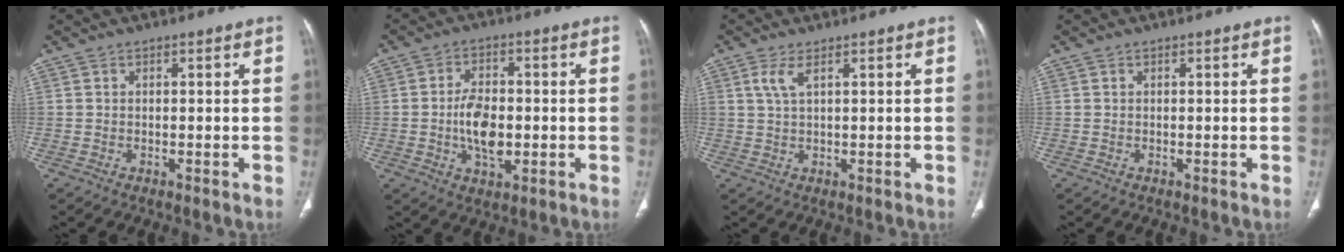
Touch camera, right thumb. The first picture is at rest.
{"total": 8.1, "force": [-1.1, 4.8, 6.5], "torque": [-0.104, 0.005, -0.020]}
{"total": 2.9, "force": [1.3, 0.8, 2.4], "torque": [-0.064, 0.003, 0.034]}
{"total": 0.0}